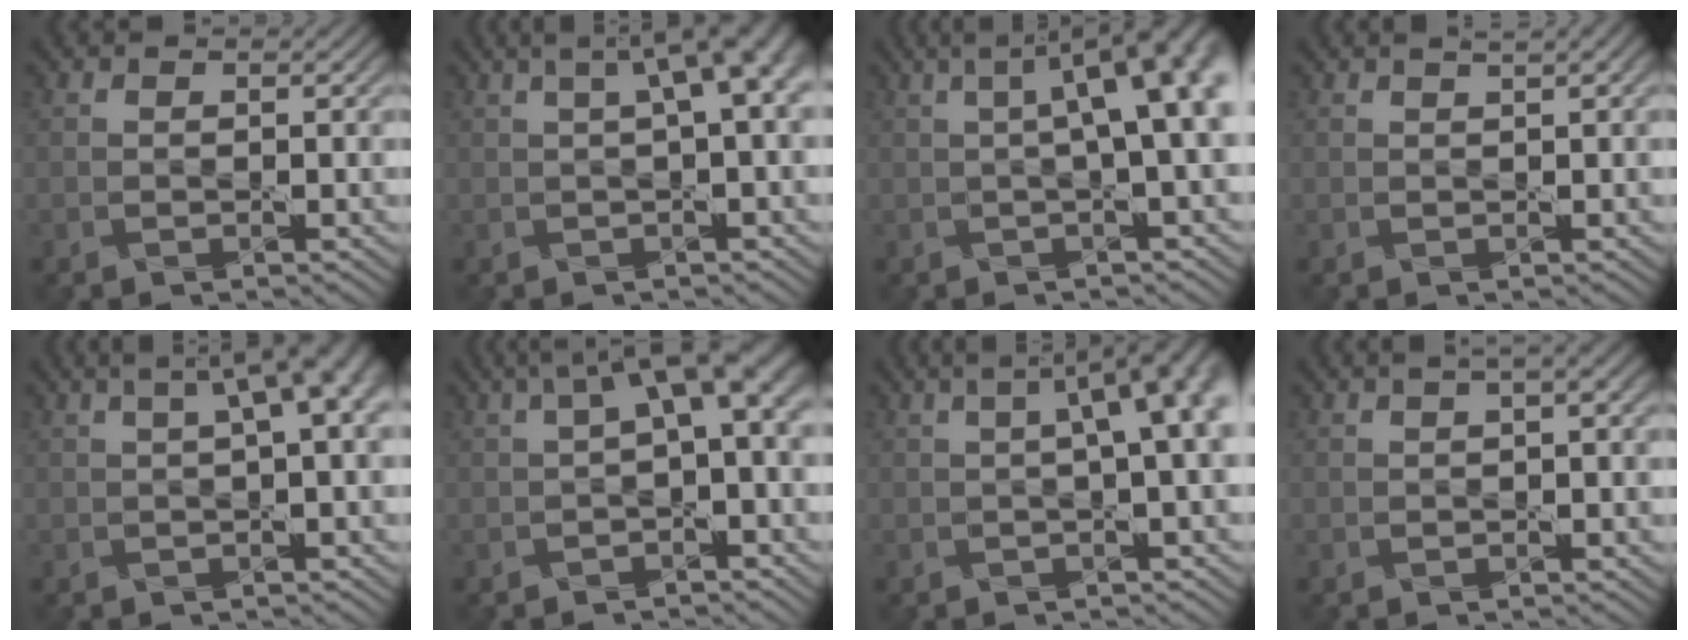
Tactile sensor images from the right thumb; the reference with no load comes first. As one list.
[{"total": 7.2, "force": [1.9, 2.1, 6.6], "torque": [-0.071, 0.028, 0.023]}, {"total": 11.7, "force": [2.0, 3.5, 11.0], "torque": [-0.108, 0.041, 0.017]}, {"total": 2.4, "force": [1.5, 0.6, 1.9], "torque": [-0.023, 0.006, 0.009]}, {"total": 6.5, "force": [1.8, 1.9, 6.0], "torque": [-0.070, 0.027, 0.024]}, {"total": 6.8, "force": [1.3, 2.1, 6.3], "torque": [-0.093, 0.017, 0.017]}, {"total": 10.2, "force": [1.7, 3.5, 9.4], "torque": [-0.087, 0.040, 0.008]}, {"total": 3.8, "force": [1.6, 1.3, 3.3], "torque": [-0.046, 0.010, 0.010]}]